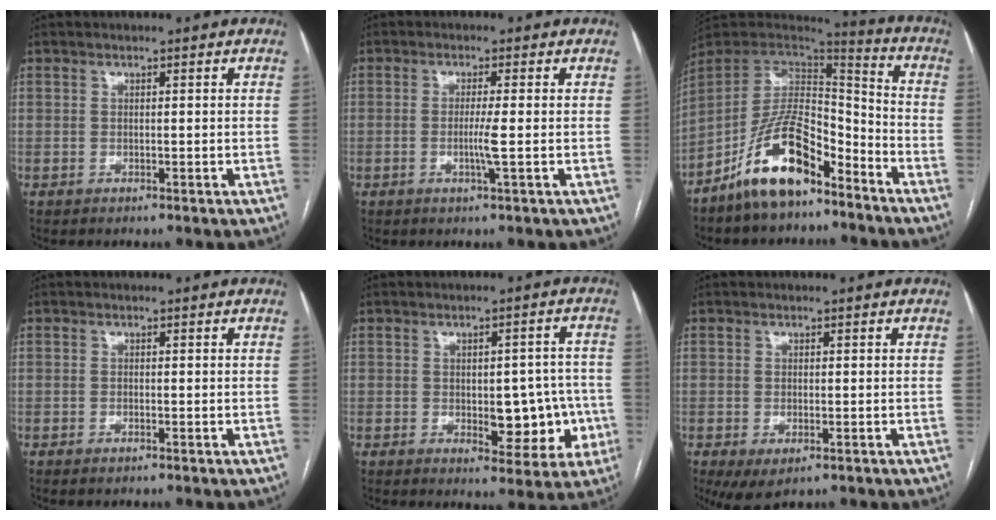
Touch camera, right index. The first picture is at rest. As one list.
[{"total": 3.0, "force": [-0.6, -0.6, 2.8], "torque": [-0.055, -0.005, -0.011]}, {"total": 14.5, "force": [-9.6, 5.2, 9.6], "torque": [-0.179, 0.019, -0.177]}, {"total": 0.7, "force": [-0.5, 0.0, 0.4], "torque": [-0.008, -0.001, -0.008]}, {"total": 8.9, "force": [-1.7, 4.5, 7.5], "torque": [-0.073, 0.016, -0.010]}, {"total": 4.2, "force": [-2.1, 1.7, 3.2], "torque": [-0.052, -0.010, -0.026]}]